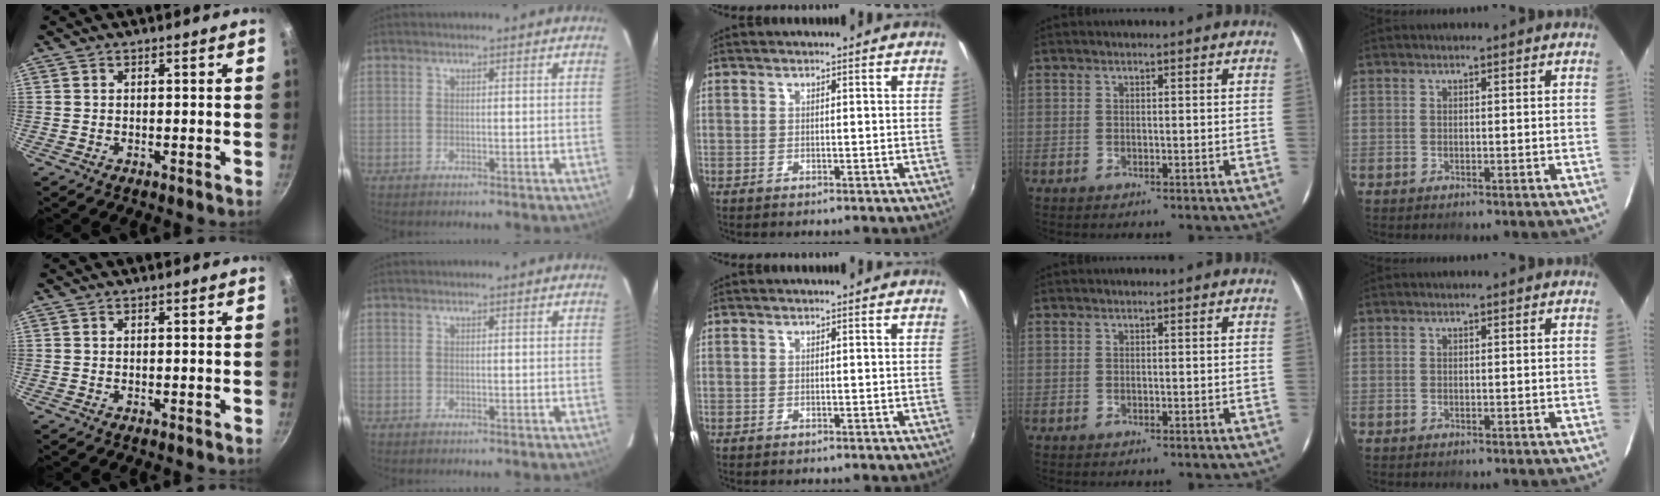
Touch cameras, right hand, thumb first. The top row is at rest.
{}